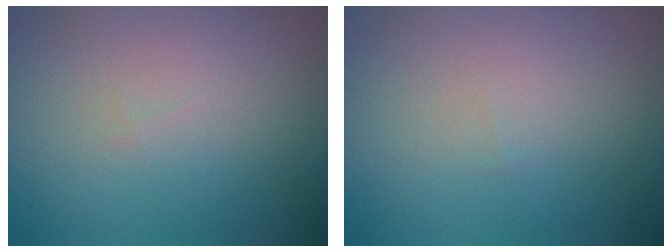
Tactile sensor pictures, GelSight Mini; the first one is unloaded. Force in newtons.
{"total": 0.0}